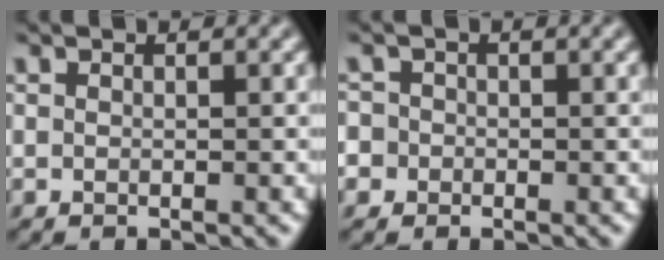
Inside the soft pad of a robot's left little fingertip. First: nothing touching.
{"total": 3.5, "force": [-0.8, 3.3, 0.9], "torque": [-0.004, 0.018, -0.040]}